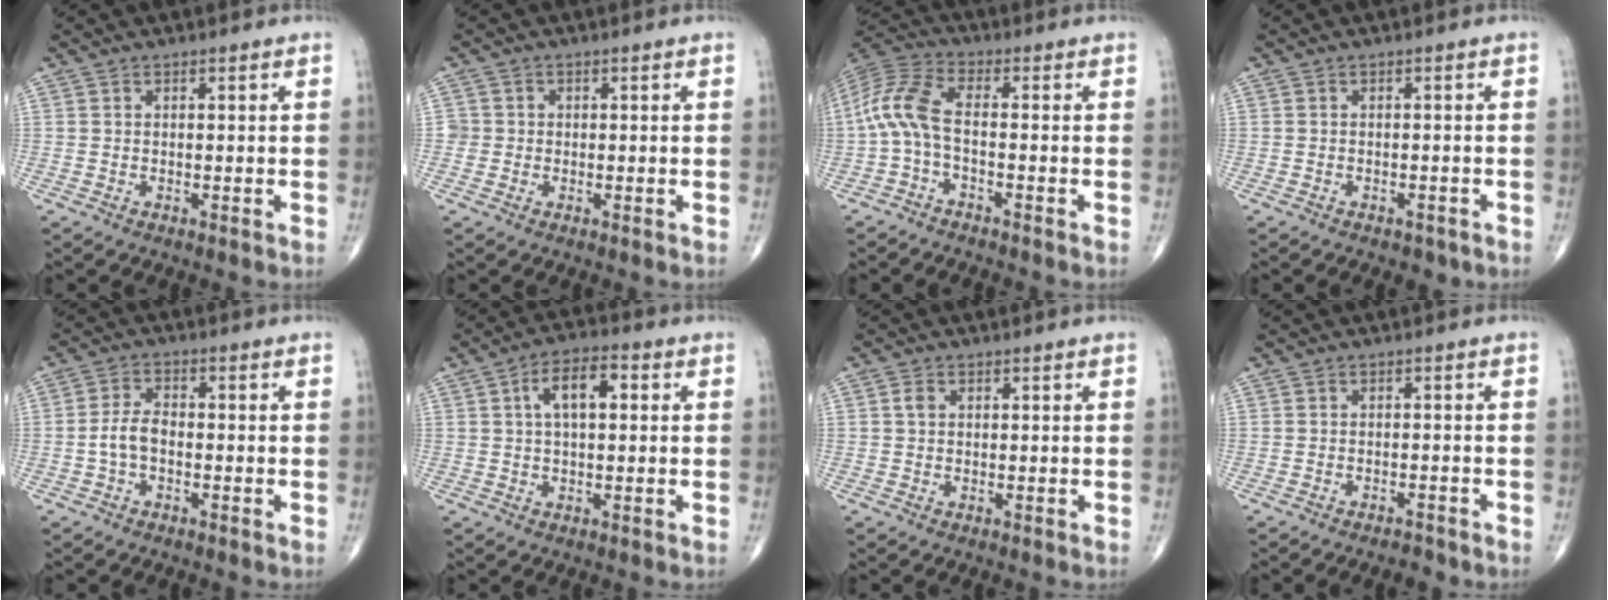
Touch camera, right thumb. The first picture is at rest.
{"total": 2.1, "force": [-0.2, 2.1, 0.1], "torque": [0.014, 0.008, -0.006]}
{"total": 8.5, "force": [-1.5, 3.4, 7.7], "torque": [-0.179, 0.034, -0.041]}
{"total": 2.8, "force": [-2.1, 1.5, 1.2], "torque": [-0.016, 0.011, -0.019]}
{"total": 4.2, "force": [-1.1, 2.4, 3.3], "torque": [-0.067, 0.018, -0.026]}
{"total": 7.6, "force": [1.6, 3.7, 6.4], "torque": [-0.104, 0.016, 0.022]}
{"total": 0.8, "force": [0.1, 0.7, 0.4], "torque": [-0.005, 0.001, -0.001]}
{"total": 2.3, "force": [-2.0, 0.7, 0.8], "torque": [-0.019, 0.009, -0.027]}